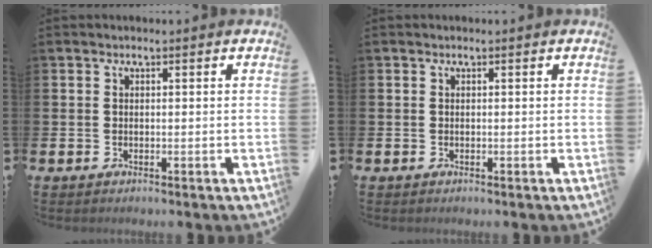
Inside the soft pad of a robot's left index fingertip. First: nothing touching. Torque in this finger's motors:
{"motor_torque": [0.00, 0.00, 0.00, 0.01]}